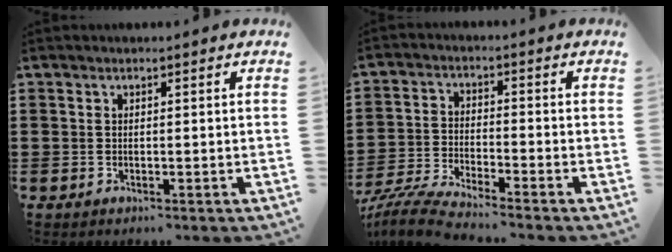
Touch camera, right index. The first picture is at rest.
{"total": 5.5, "force": [-5.3, -0.2, 1.6], "torque": [-0.053, -0.015, -0.109]}